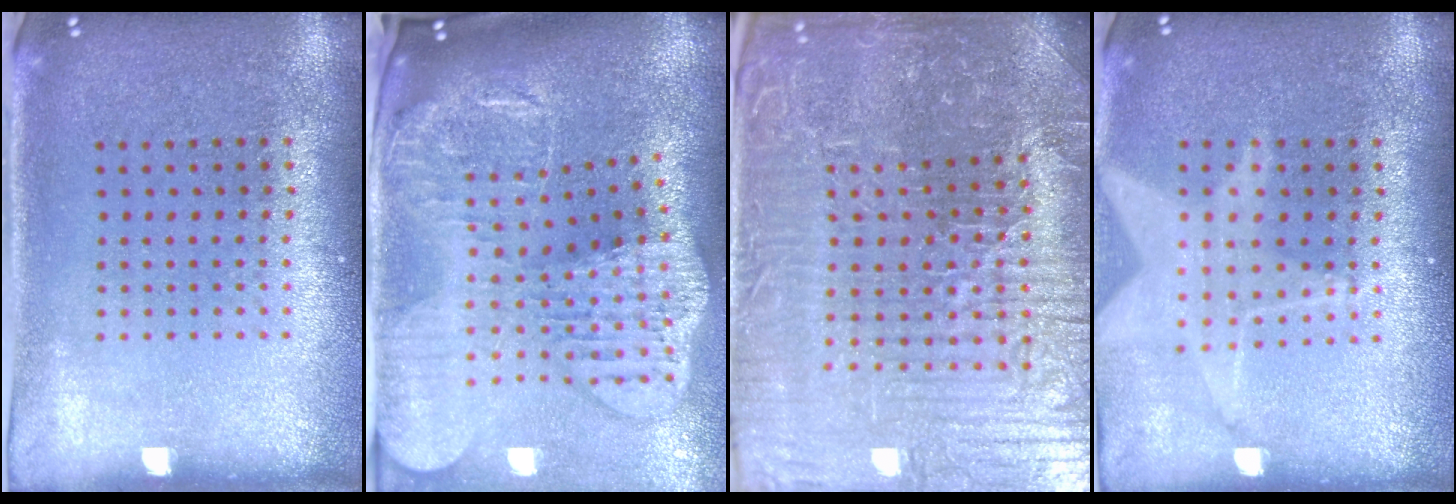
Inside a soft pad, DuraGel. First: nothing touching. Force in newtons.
{"total": 4.1, "press": 3.1, "slide": 2.6}
{"total": 6.2, "press": 5.8, "slide": 2.1}
{"total": 1.7, "press": 1.4, "slide": 1.0}